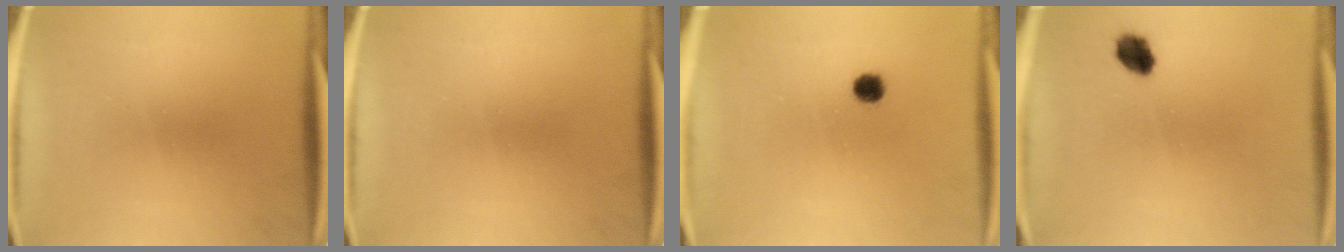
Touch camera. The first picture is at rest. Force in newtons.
{"total": 0.0}
{"total": 2.8}
{"total": 4.6}